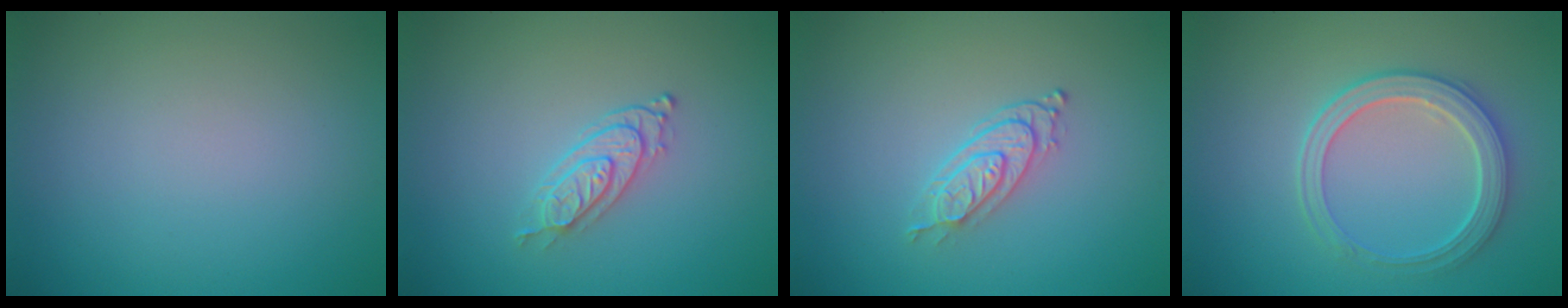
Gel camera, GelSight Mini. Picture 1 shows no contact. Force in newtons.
{"total": 2.5, "press": 2.1, "slide": 1.4}
{"total": 2.7, "press": 2.1, "slide": 1.7}
{"total": 3.7, "press": 3.3, "slide": 1.7}